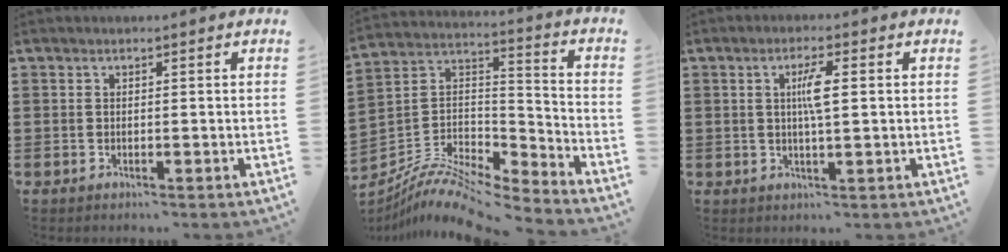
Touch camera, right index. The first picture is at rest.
{"total": 9.4, "force": [-8.2, 2.0, 4.1], "torque": [-0.082, 0.012, -0.164]}
{"total": 3.9, "force": [0.6, 0.6, 3.8], "torque": [-0.074, 0.000, 0.007]}